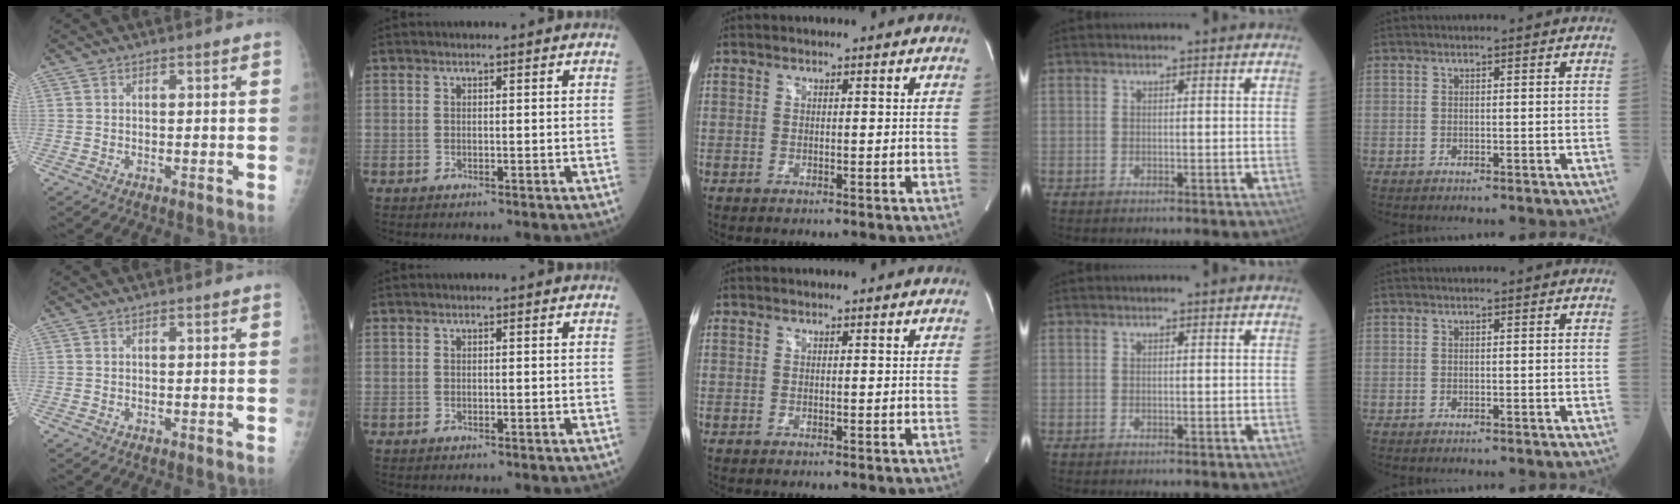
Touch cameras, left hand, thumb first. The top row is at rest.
{}